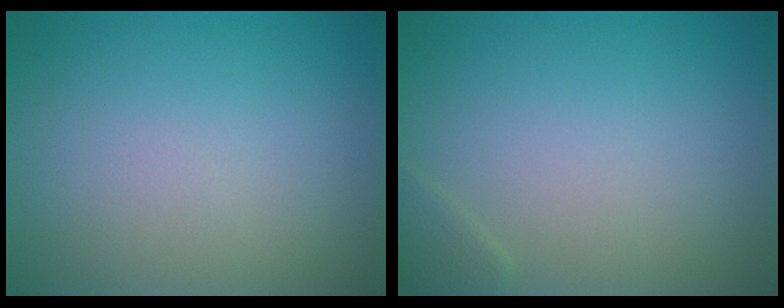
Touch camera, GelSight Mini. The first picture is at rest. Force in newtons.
{"total": 0.8, "press": 0.8, "slide": 0.1}